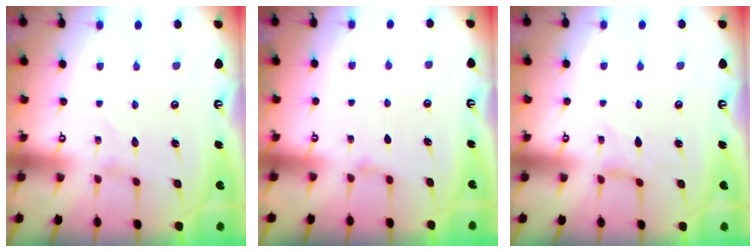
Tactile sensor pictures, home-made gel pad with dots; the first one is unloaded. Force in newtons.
{"total": 4.5, "press": 4.5, "slide": 0.4}
{"total": 0.0}